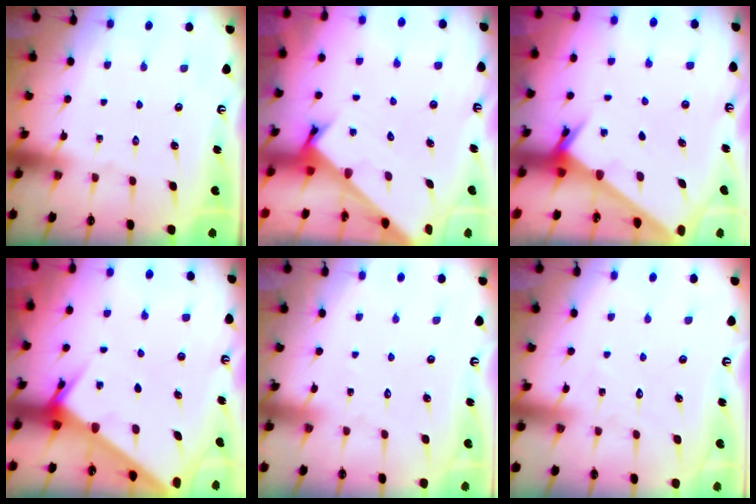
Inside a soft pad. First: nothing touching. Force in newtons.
{"total": 2.6, "press": 2.6, "slide": 0.3}
{"total": 2.6, "press": 2.6, "slide": 0.2}
{"total": 4.2, "press": 4.2, "slide": 0.3}
{"total": 3.7, "press": 3.7, "slide": 0.4}
{"total": 5.9, "press": 5.9, "slide": 0.4}